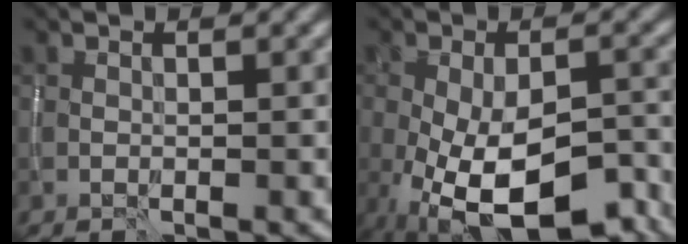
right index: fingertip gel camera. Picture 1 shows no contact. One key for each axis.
{"total": 12.3, "fx": -5.4, "fy": 5.8, "fz": 9.4, "tx": -0.164, "ty": -0.043, "tz": -0.077}